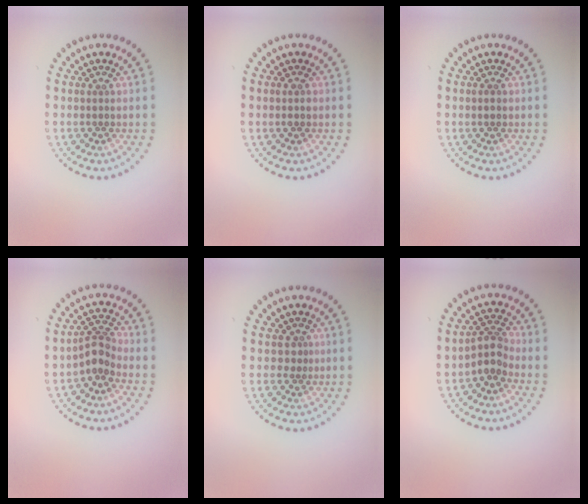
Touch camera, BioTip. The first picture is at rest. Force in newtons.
{"total": 0.9, "press": 0.9, "slide": 0.1}
{"total": 0.7, "press": 0.7, "slide": 0.2}
{"total": 2.5, "press": 1.9, "slide": 1.6}
{"total": 0.8, "press": 0.4, "slide": 0.7}
{"total": 2.5, "press": 2.0, "slide": 1.5}